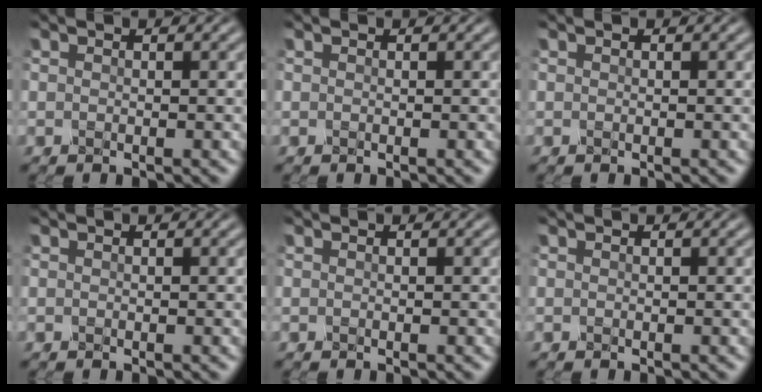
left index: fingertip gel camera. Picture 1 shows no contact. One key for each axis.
{"total": 0.0}
{"total": 0.0}
{"total": 0.0}
{"total": 0.0}
{"total": 0.0}